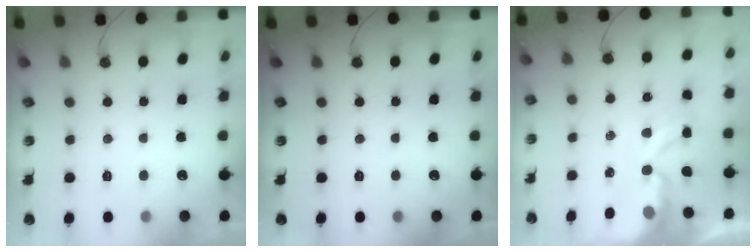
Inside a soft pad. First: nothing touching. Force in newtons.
{"total": 0.0}
{"total": 3.7, "press": 3.7, "slide": 0.2}